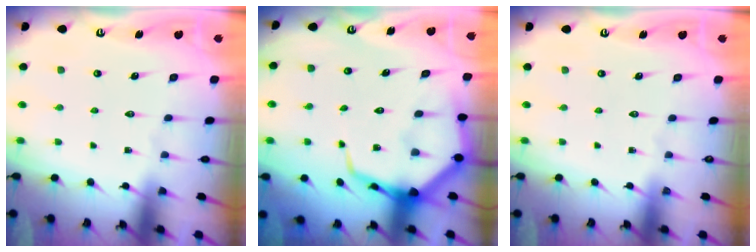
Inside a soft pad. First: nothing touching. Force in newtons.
{"total": 10.7, "press": 10.7, "slide": 1.1}
{"total": 0.0}